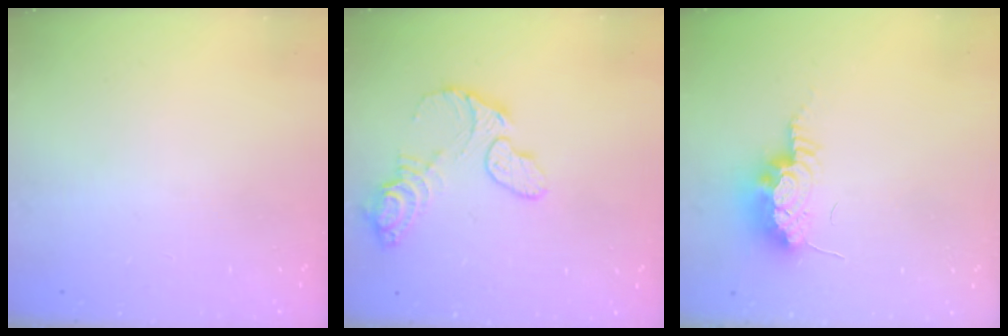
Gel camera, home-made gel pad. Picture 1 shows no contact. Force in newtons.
{"total": 11.6, "press": 11.5, "slide": 0.8}
{"total": 14.5, "press": 11.0, "slide": 9.4}